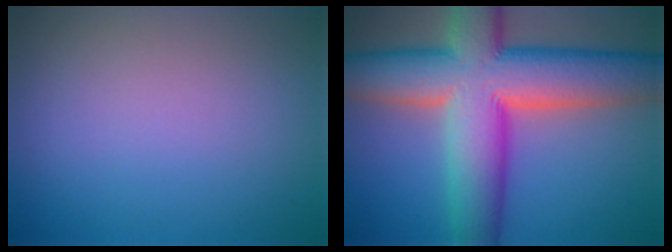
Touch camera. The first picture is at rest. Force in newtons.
{"total": 14.2, "press": 14.2, "slide": 0.8}